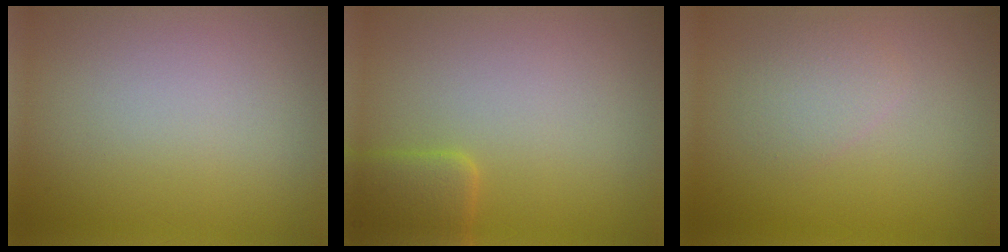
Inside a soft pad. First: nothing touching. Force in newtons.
{"total": 2.5, "press": 2.5, "slide": 0.2}
{"total": 1.8, "press": 1.8, "slide": 0.1}